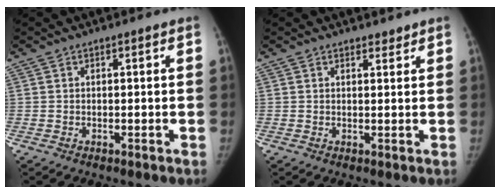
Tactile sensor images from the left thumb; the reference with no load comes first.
{"total": 1.5, "force": [1.4, 0.5, 0.3], "torque": [0.004, -0.012, 0.020]}